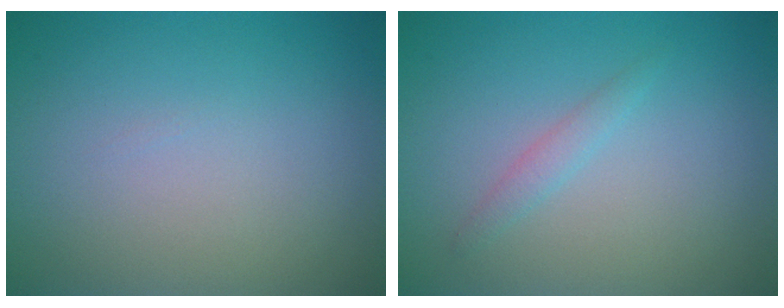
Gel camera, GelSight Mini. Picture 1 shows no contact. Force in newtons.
{"total": 1.1, "press": 1.1, "slide": 0.1}